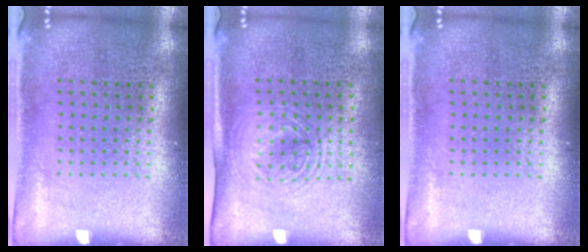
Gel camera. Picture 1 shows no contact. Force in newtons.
{"total": 1.5, "press": 1.3, "slide": 0.7}
{"total": 0.0}